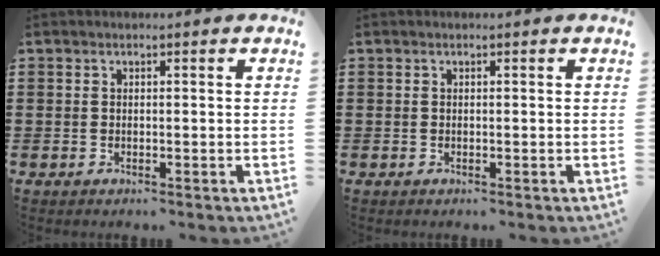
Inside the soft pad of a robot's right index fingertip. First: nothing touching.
{"total": 0.0}